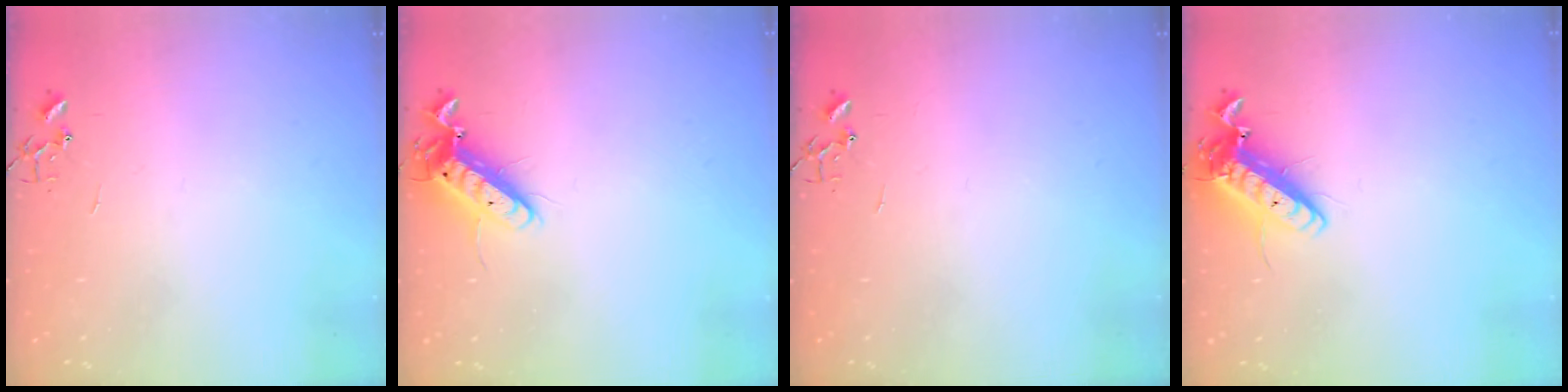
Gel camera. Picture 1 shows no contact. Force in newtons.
{"total": 11.9, "press": 11.7, "slide": 2.2}
{"total": 0.0}
{"total": 14.5, "press": 14.2, "slide": 2.9}